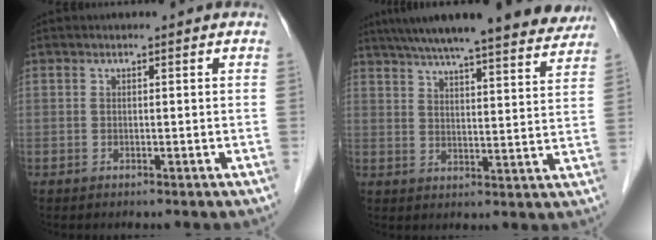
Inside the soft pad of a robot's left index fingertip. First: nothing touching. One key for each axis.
{"total": 23.5, "fx": 20.5, "fy": 2.8, "fz": 11.1, "tx": -0.170, "ty": 0.004, "tz": 0.264}